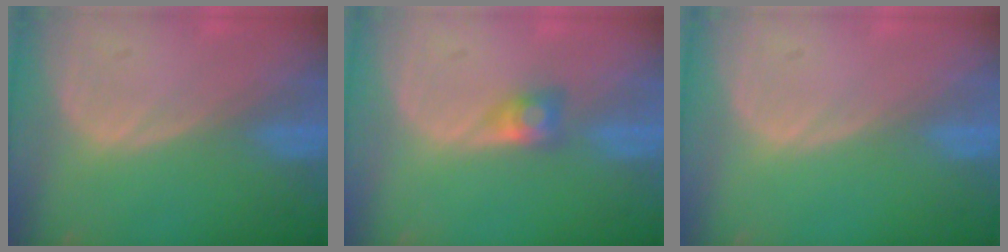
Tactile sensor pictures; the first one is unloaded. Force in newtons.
{"total": 2.7, "press": 2.5, "slide": 1.1}
{"total": 0.0}